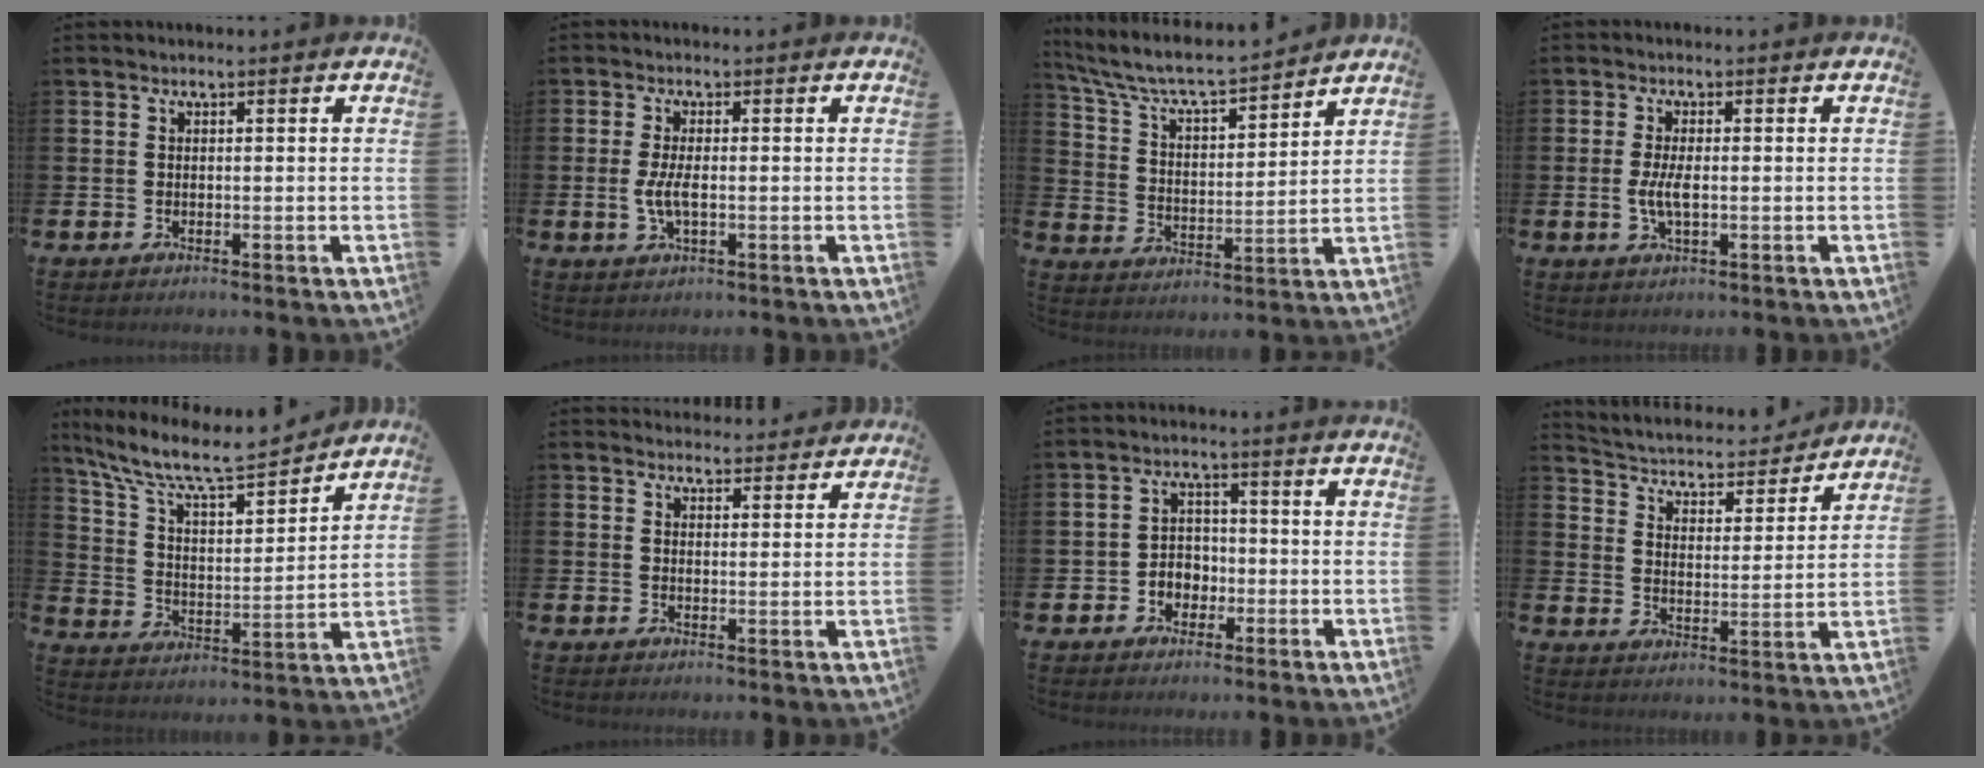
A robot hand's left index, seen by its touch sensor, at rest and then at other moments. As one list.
[{"total": 3.2, "force": [-0.3, 1.2, 2.9], "torque": [-0.056, -0.003, -0.010]}, {"total": 7.2, "force": [6.7, 0.9, 2.3], "torque": [-0.077, -0.054, 0.113]}, {"total": 3.3, "force": [-0.2, 1.2, 3.1], "torque": [-0.067, 0.001, -0.007]}, {"total": 9.6, "force": [8.5, 2.0, 3.8], "torque": [-0.105, -0.061, 0.145]}, {"total": 3.3, "force": [3.2, 0.7, -0.2], "torque": [0.009, -0.023, 0.056]}, {"total": 3.1, "force": [-1.4, 2.6, 1.0], "torque": [-0.022, 0.003, -0.035]}, {"total": 4.2, "force": [3.9, 1.3, 0.8], "torque": [-0.043, -0.037, 0.058]}]